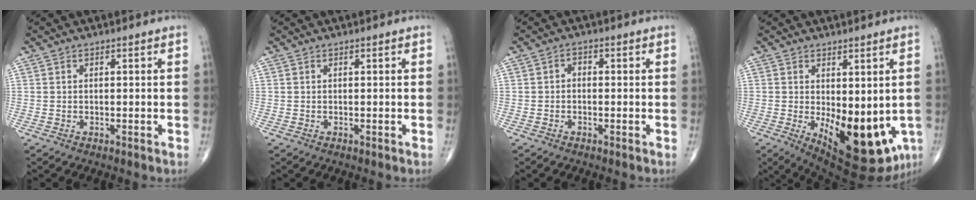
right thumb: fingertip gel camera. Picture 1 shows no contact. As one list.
[{"total": 0.0}, {"total": 1.6, "force": [-0.2, 1.2, 1.0], "torque": [-0.004, 0.008, -0.011]}, {"total": 16.7, "force": [-3.6, 7.7, 14.4], "torque": [-0.182, -0.027, -0.028]}]